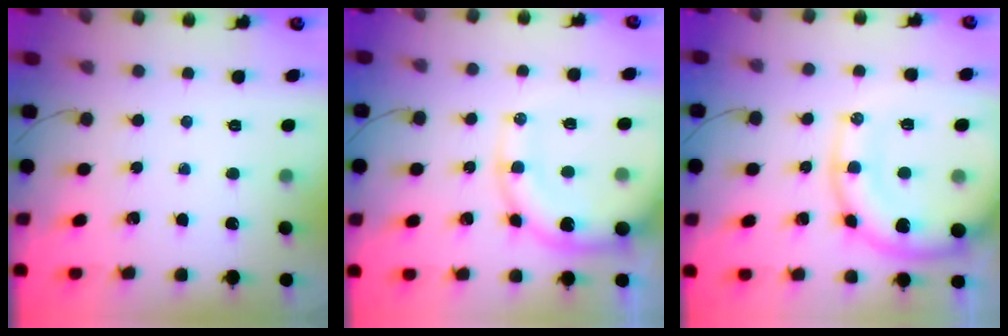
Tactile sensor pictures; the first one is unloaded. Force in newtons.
{"total": 15.3, "press": 15.0, "slide": 3.0}
{"total": 16.8, "press": 16.7, "slide": 1.4}